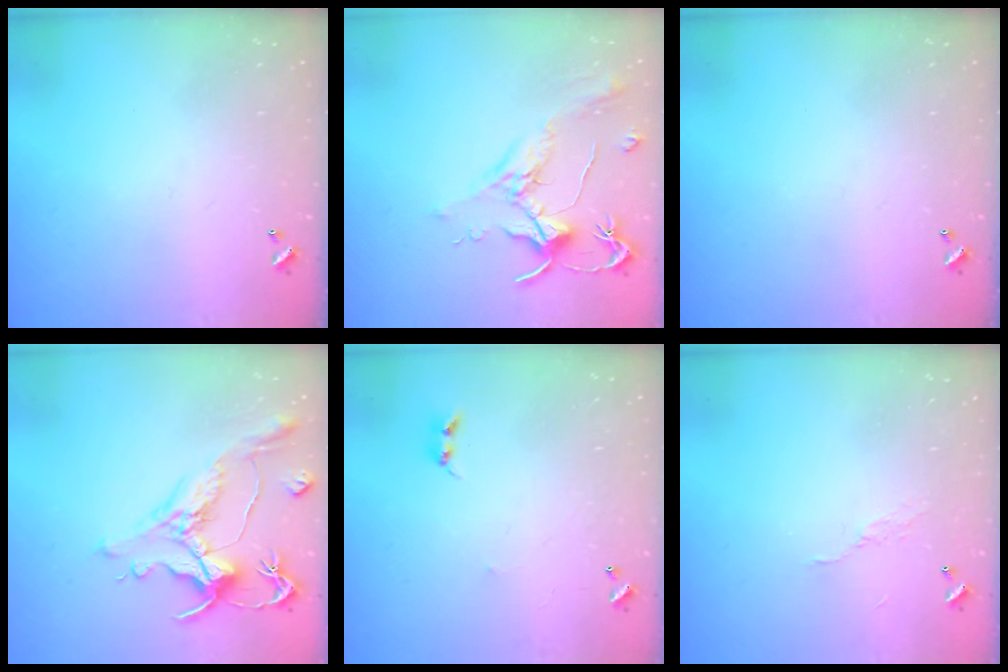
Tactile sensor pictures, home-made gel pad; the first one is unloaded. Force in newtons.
{"total": 1.8, "press": 1.7, "slide": 0.8}
{"total": 0.0}
{"total": 1.5, "press": 0.4, "slide": 1.5}
{"total": 2.2, "press": 2.2, "slide": 0.4}
{"total": 6.6, "press": 6.6, "slide": 0.7}